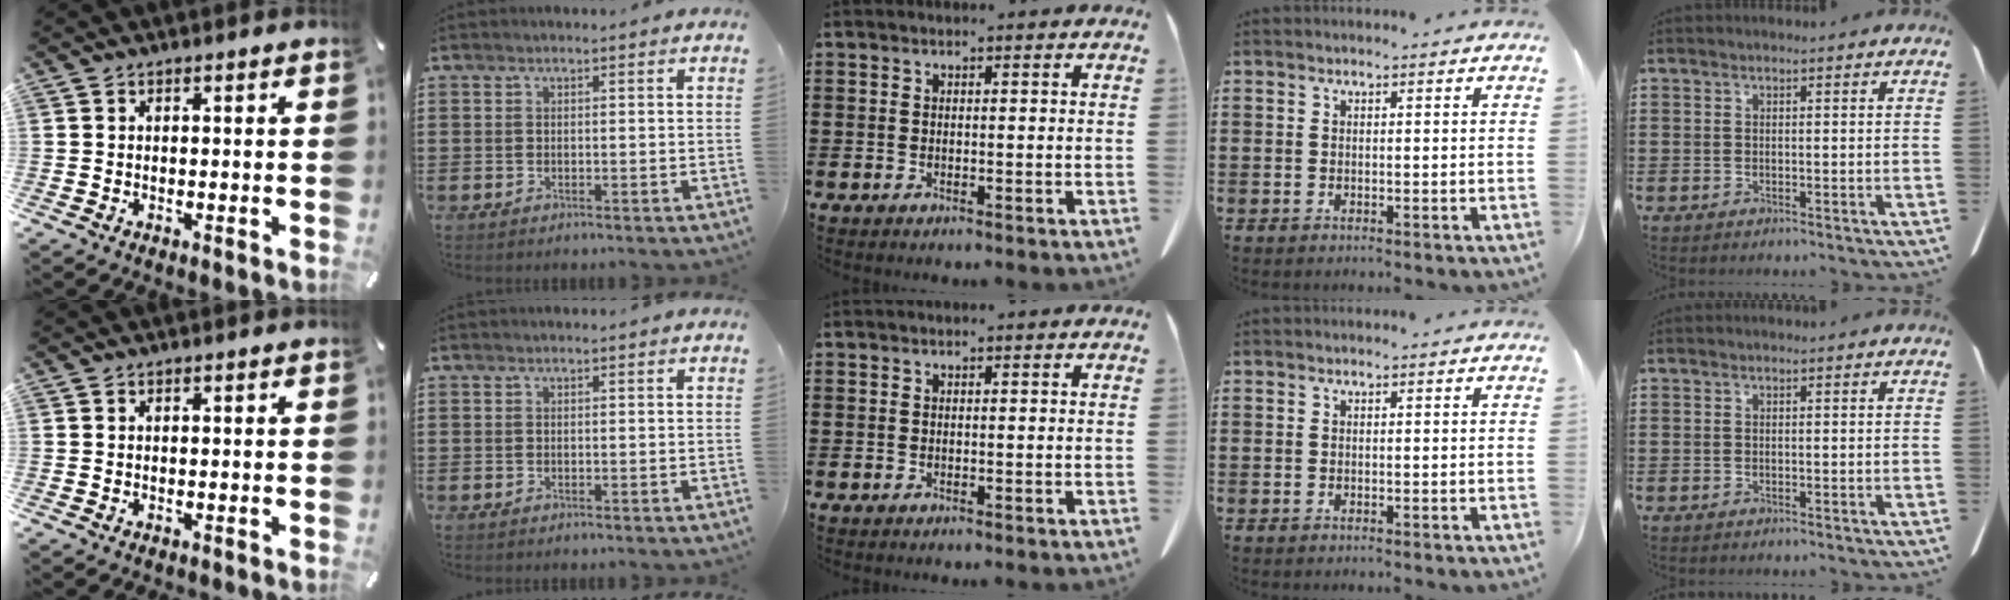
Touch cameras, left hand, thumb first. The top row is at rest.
{}